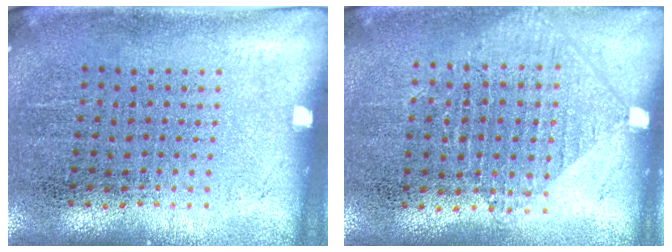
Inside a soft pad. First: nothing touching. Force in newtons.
{"total": 1.0, "press": 0.9, "slide": 0.2}